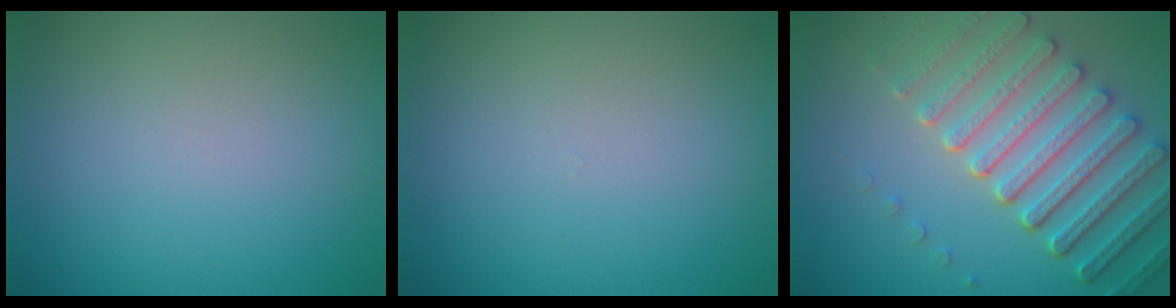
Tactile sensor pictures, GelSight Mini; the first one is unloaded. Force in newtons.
{"total": 0.0}
{"total": 7.1, "press": 5.4, "slide": 4.5}